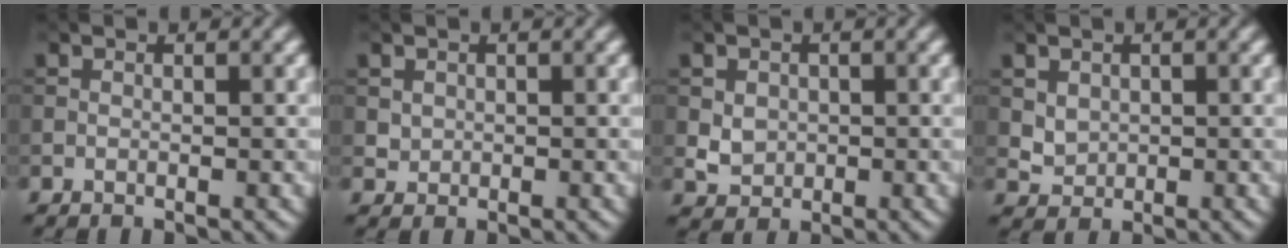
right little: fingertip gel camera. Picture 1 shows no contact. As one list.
[{"total": 0.7, "force": [0.2, 0.7, 0.2], "torque": [-0.002, -0.004, 0.008]}, {"total": 2.1, "force": [0.0, 1.8, 1.0], "torque": [-0.021, -0.001, -0.002]}, {"total": 1.6, "force": [0.4, 1.4, 0.7], "torque": [-0.015, -0.005, 0.011]}]